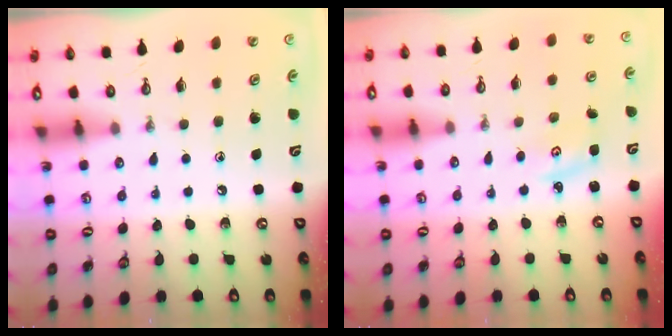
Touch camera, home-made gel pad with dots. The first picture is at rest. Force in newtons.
{"total": 3.0, "press": 2.9, "slide": 0.4}